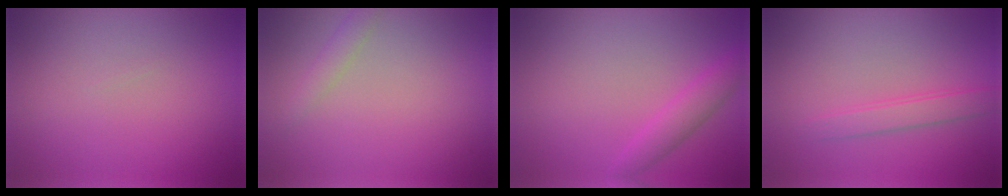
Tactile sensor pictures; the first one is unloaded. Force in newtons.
{"total": 1.3, "press": 1.3, "slide": 0.1}
{"total": 2.2, "press": 2.2, "slide": 0.1}
{"total": 1.9, "press": 1.9, "slide": 0.1}